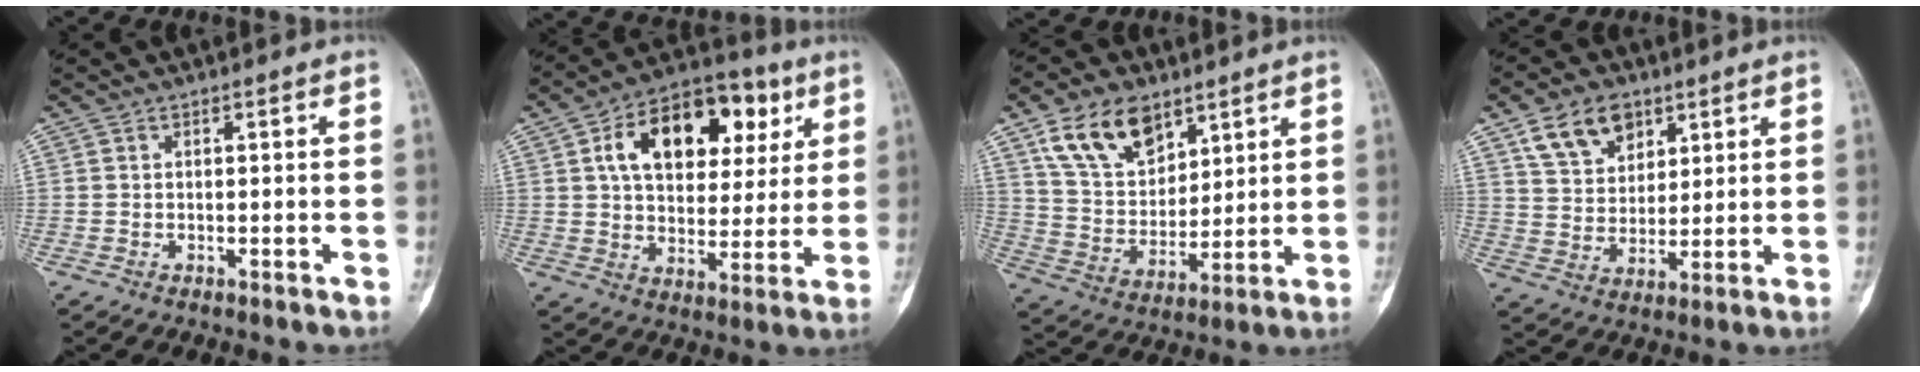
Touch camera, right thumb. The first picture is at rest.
{"total": 19.5, "force": [7.0, 12.0, 13.7], "torque": [-0.167, 0.002, 0.106]}
{"total": 13.9, "force": [8.4, 8.3, 7.5], "torque": [-0.109, -0.035, 0.165]}
{"total": 10.1, "force": [5.8, 6.6, 5.0], "torque": [-0.065, -0.024, 0.110]}